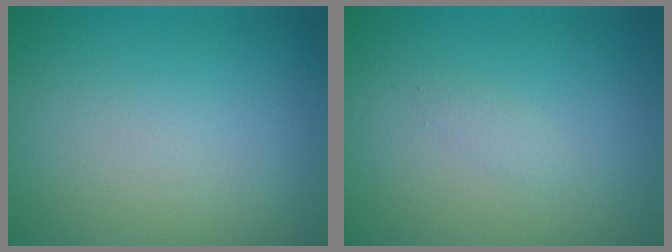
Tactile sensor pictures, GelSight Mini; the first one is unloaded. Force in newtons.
{"total": 0.7, "press": 0.6, "slide": 0.1}